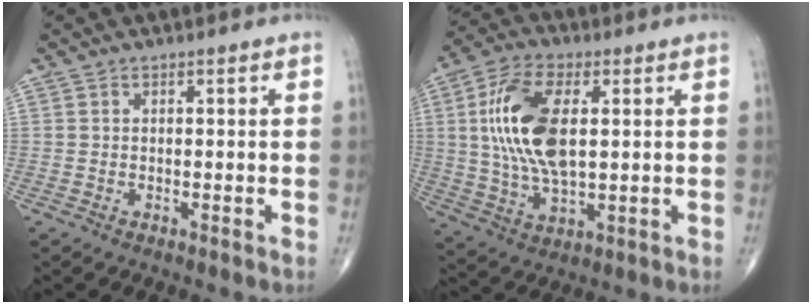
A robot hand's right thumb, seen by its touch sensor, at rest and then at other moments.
{"total": 15.7, "force": [2.6, 7.6, 13.5], "torque": [-0.269, -0.001, 0.050]}